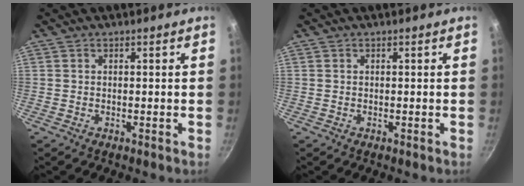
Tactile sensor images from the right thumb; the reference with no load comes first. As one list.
[{"total": 0.0}]